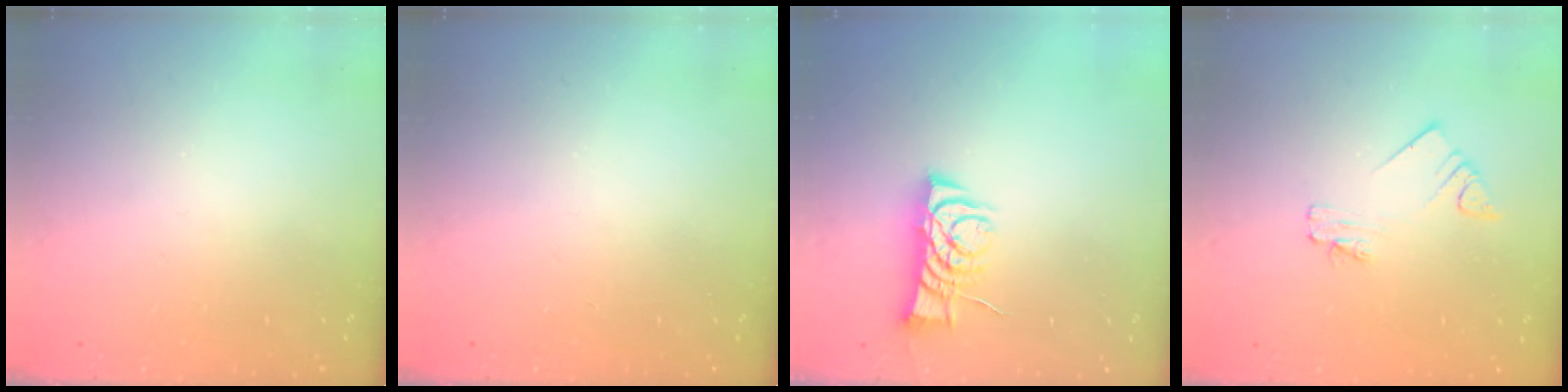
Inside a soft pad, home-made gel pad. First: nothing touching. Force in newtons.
{"total": 0.0}
{"total": 7.8, "press": 7.7, "slide": 0.6}
{"total": 2.0, "press": 2.0, "slide": 0.3}